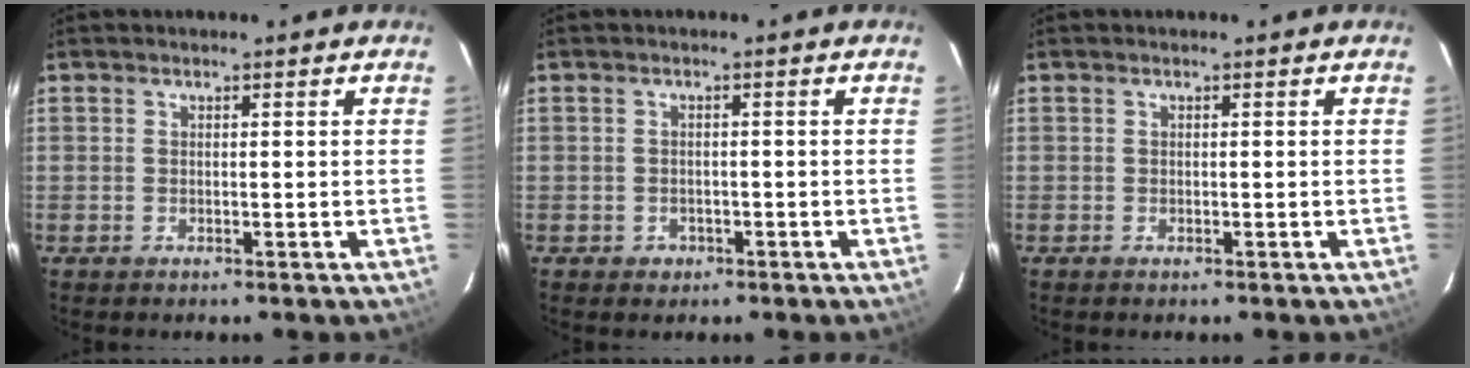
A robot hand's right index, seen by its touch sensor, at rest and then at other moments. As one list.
[{"total": 2.2, "force": [-1.1, 1.9, 0.5], "torque": [-0.010, 0.002, -0.013]}, {"total": 0.0}]